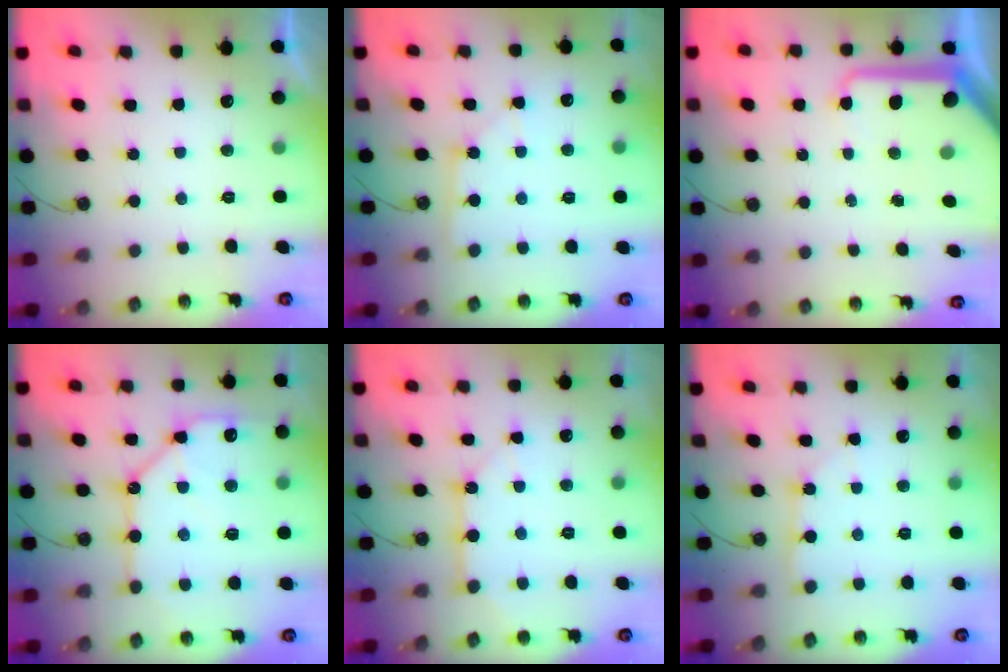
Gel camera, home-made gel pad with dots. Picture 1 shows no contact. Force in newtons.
{"total": 2.7, "press": 2.7, "slide": 0.4}
{"total": 11.9, "press": 11.9, "slide": 1.4}
{"total": 14.0, "press": 14.0, "slide": 1.3}
{"total": 9.8, "press": 9.8, "slide": 1.1}
{"total": 2.2, "press": 2.2, "slide": 0.3}